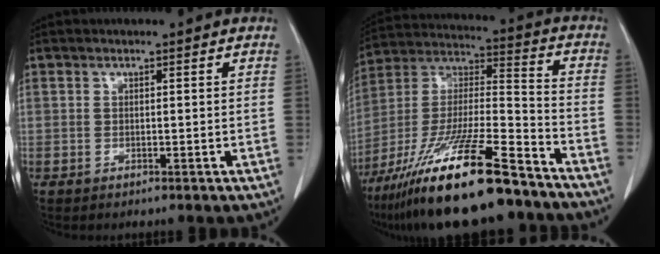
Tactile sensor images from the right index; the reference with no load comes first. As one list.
[{"total": 23.6, "force": [-17.3, 2.5, 15.8], "torque": [-0.295, -0.039, -0.308]}]